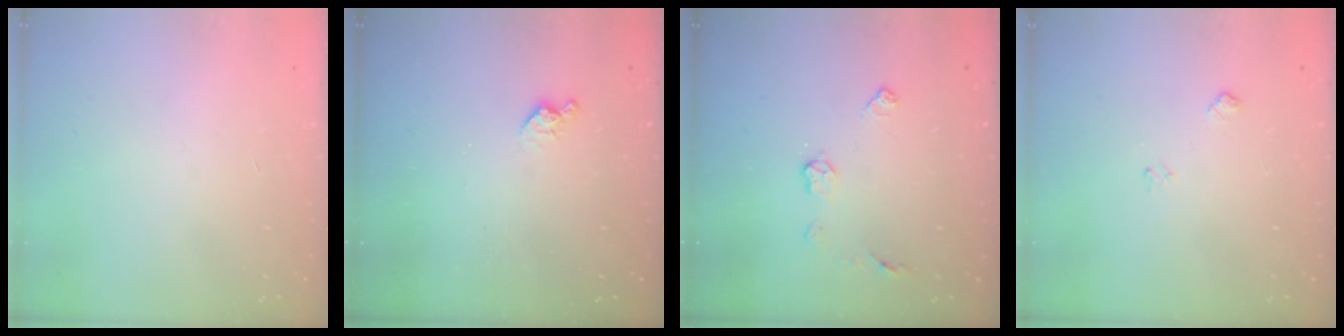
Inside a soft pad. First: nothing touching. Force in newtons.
{"total": 4.7, "press": 4.7, "slide": 0.7}
{"total": 6.3, "press": 6.3, "slide": 0.3}
{"total": 4.7, "press": 4.6, "slide": 0.7}